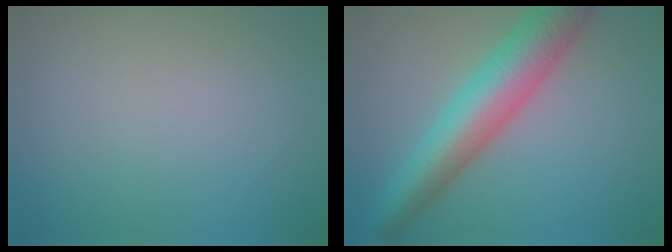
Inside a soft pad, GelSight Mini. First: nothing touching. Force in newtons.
{"total": 7.6, "press": 7.6, "slide": 0.1}